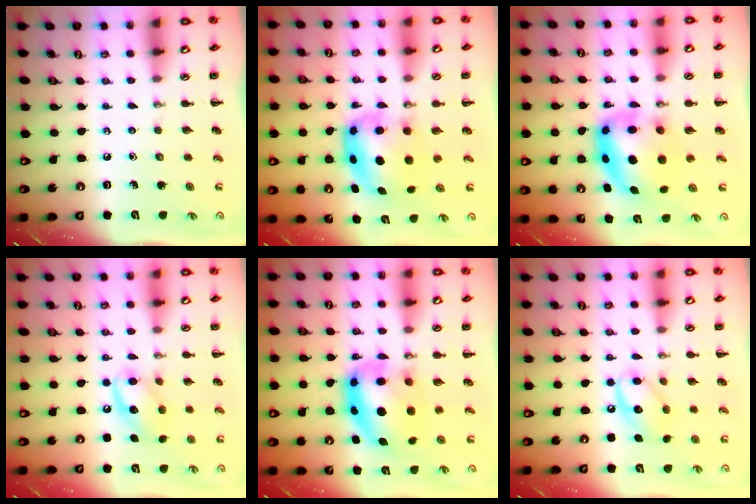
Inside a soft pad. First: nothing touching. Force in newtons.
{"total": 6.1, "press": 6.0, "slide": 1.4}
{"total": 7.9, "press": 7.7, "slide": 1.8}
{"total": 12.8, "press": 12.8, "slide": 1.2}
{"total": 12.0, "press": 11.7, "slide": 2.9}
{"total": 11.9, "press": 11.8, "slide": 1.5}